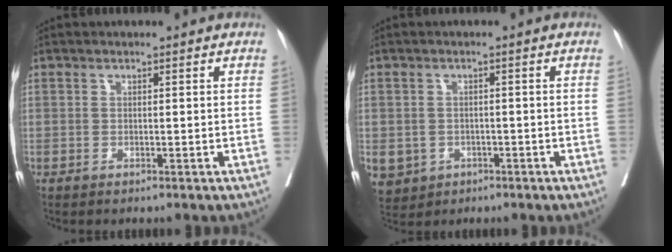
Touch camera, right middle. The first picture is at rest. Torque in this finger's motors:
{"motor_torque": [1.16, -0.98, 1.05, 0.21]}